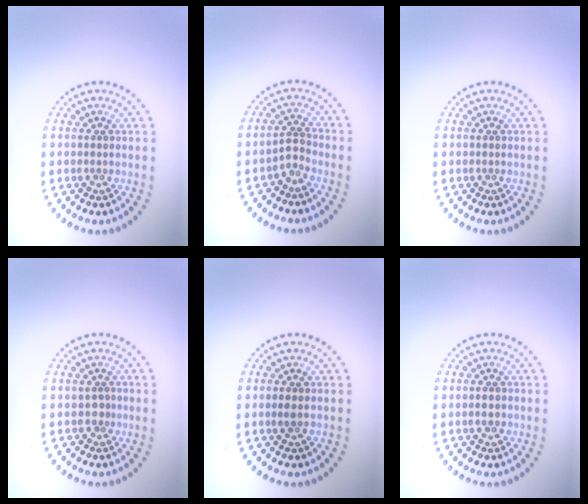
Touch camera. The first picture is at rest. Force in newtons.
{"total": 1.6, "press": 1.0, "slide": 1.2}
{"total": 0.0}
{"total": 0.9, "press": 0.6, "slide": 0.6}
{"total": 0.9, "press": 0.8, "slide": 0.2}
{"total": 1.0, "press": 1.0, "slide": 0.3}